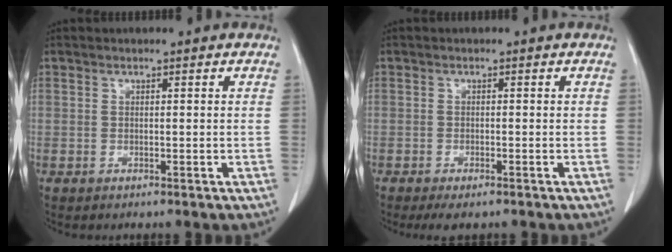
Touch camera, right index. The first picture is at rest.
{"total": 2.9, "force": [-2.2, 0.9, 1.7], "torque": [-0.027, -0.006, -0.030]}